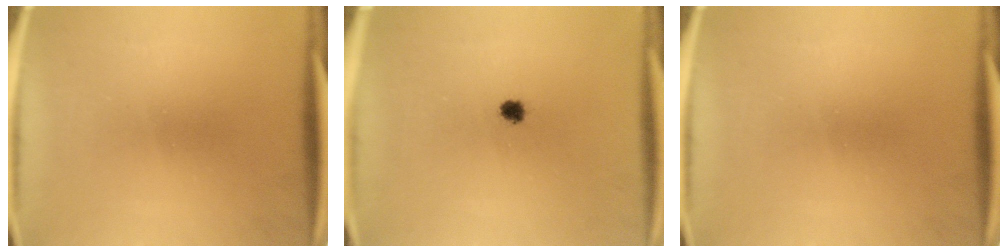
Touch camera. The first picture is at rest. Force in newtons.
{"total": 2.1}
{"total": 0.0}